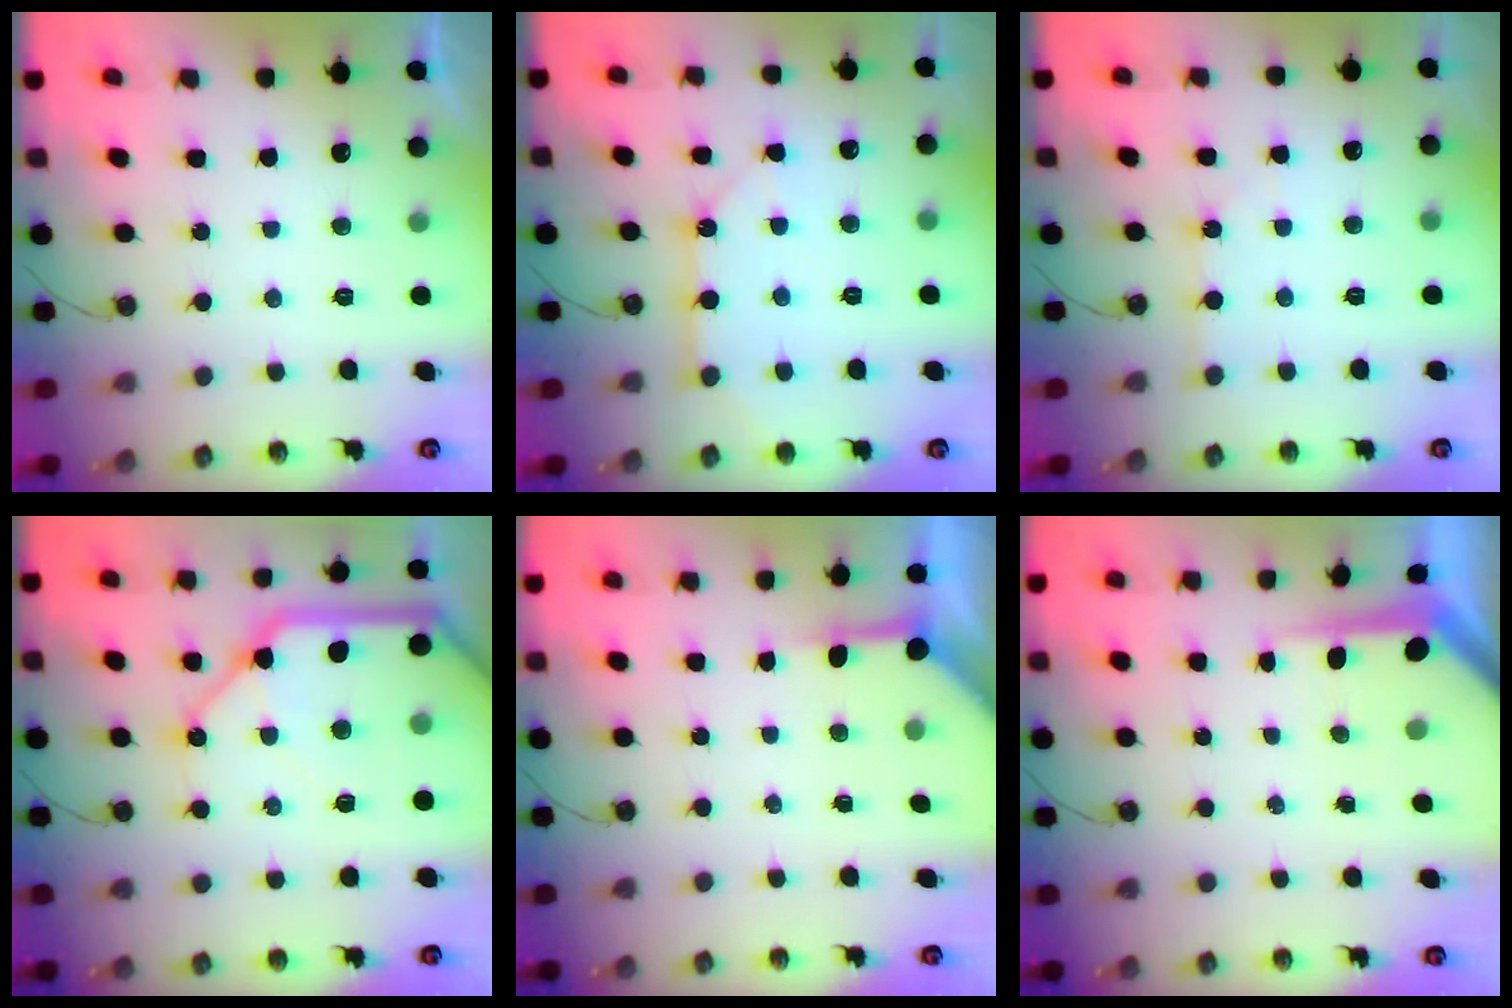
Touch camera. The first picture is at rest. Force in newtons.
{"total": 11.0, "press": 10.9, "slide": 0.9}
{"total": 2.1, "press": 2.1, "slide": 0.3}
{"total": 25.1, "press": 24.9, "slide": 3.4}
{"total": 3.8, "press": 3.8, "slide": 0.5}
{"total": 4.7, "press": 4.6, "slide": 0.4}